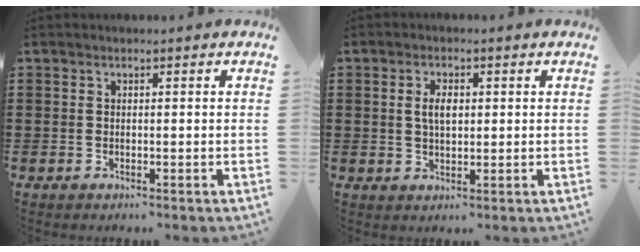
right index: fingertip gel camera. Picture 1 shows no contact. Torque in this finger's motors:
{"motor_torque": [0.90, 0.44, 0.09, 0.09]}